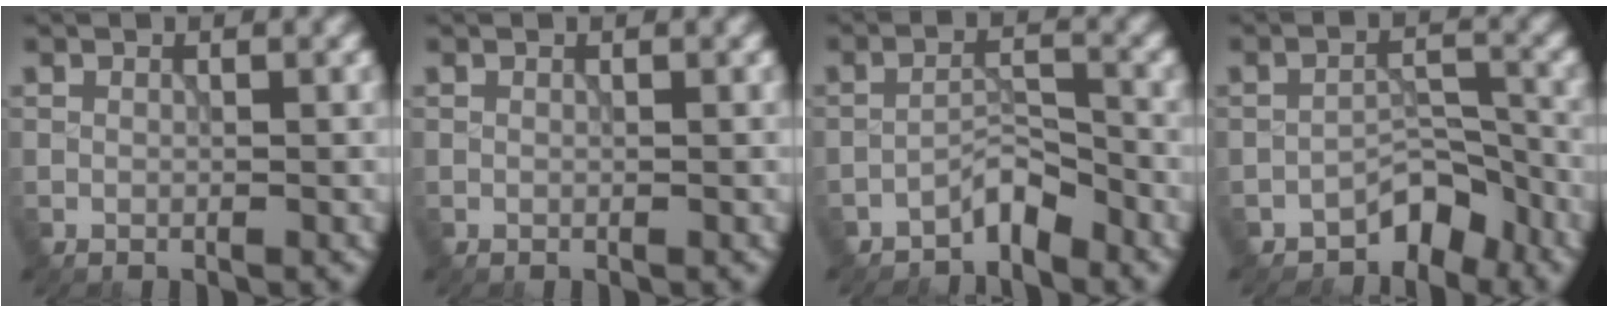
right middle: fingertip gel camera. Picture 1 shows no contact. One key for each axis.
{"total": 0.0}
{"total": 2.6, "fx": -2.3, "fy": 0.6, "fz": 1.1, "tx": -0.014, "ty": 0.015, "tz": -0.043}
{"total": 3.6, "fx": -2.8, "fy": 1.7, "fz": 1.3, "tx": -0.006, "ty": 0.012, "tz": -0.047}